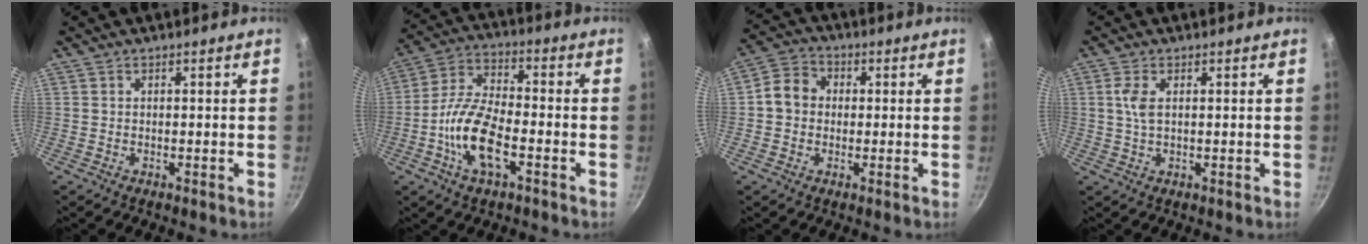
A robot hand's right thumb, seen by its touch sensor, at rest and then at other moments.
{"total": 12.9, "force": [-4.2, 5.6, 10.8], "torque": [-0.204, 0.030, -0.093]}
{"total": 6.6, "force": [0.2, 5.7, 3.3], "torque": [-0.034, 0.015, -0.014]}
{"total": 3.3, "force": [0.8, 1.5, 2.8], "torque": [-0.064, 0.004, 0.016]}